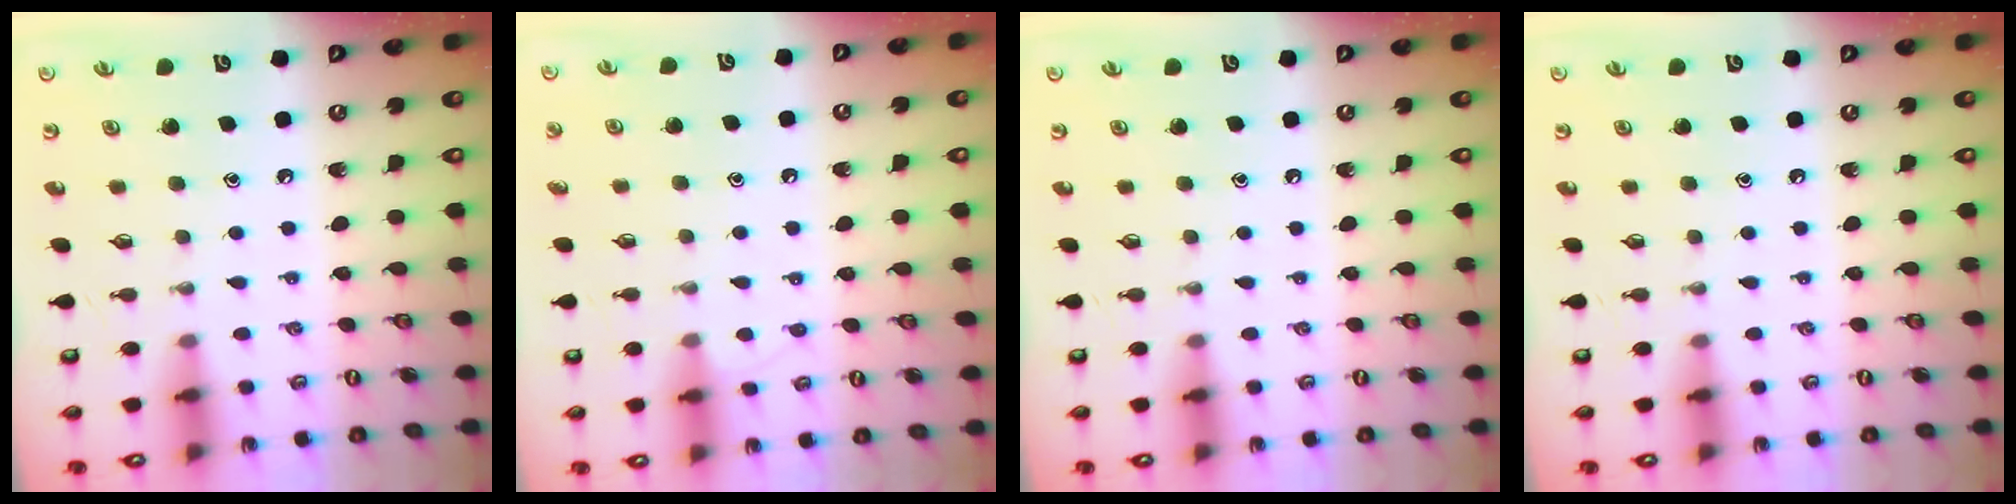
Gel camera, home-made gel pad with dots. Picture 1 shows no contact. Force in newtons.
{"total": 4.9, "press": 4.9, "slide": 0.7}
{"total": 0.0}
{"total": 0.0}